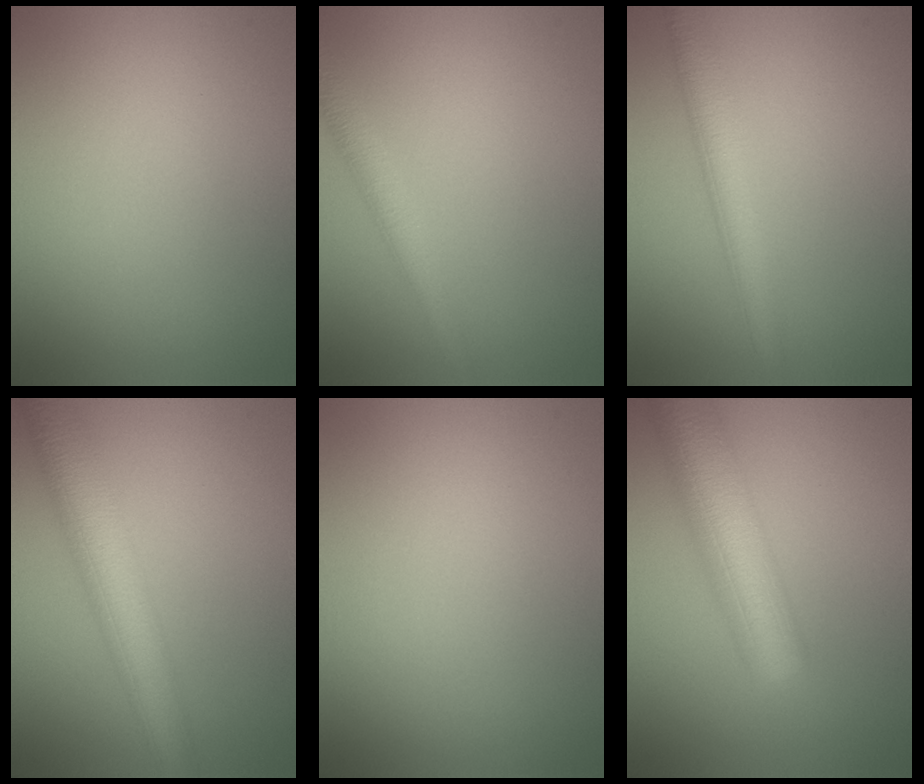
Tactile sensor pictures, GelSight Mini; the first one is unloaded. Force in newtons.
{"total": 2.9, "press": 2.9, "slide": 0.2}
{"total": 4.1, "press": 4.1, "slide": 0.0}
{"total": 7.6, "press": 7.6, "slide": 0.2}
{"total": 0.0}
{"total": 8.4, "press": 8.4, "slide": 0.3}